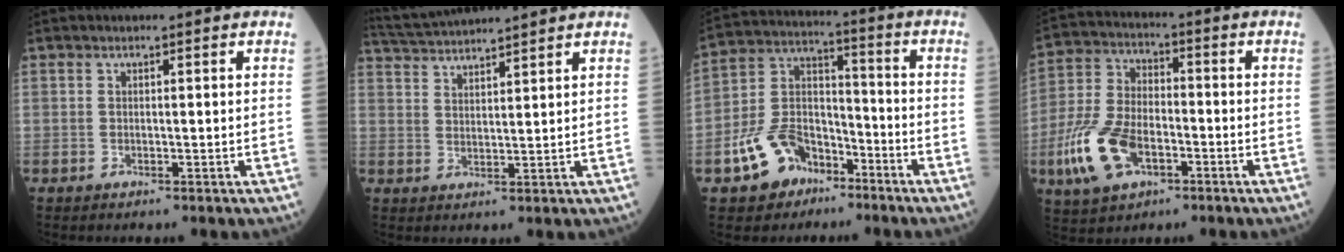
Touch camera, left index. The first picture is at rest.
{"total": 8.8, "force": [8.4, -1.1, 2.5], "torque": [-0.055, 0.029, 0.141]}
{"total": 11.2, "force": [-6.6, 7.3, 5.4], "torque": [-0.121, 0.016, -0.121]}
{"total": 11.8, "force": [-4.8, 6.5, 8.6], "torque": [-0.203, -0.001, -0.090]}